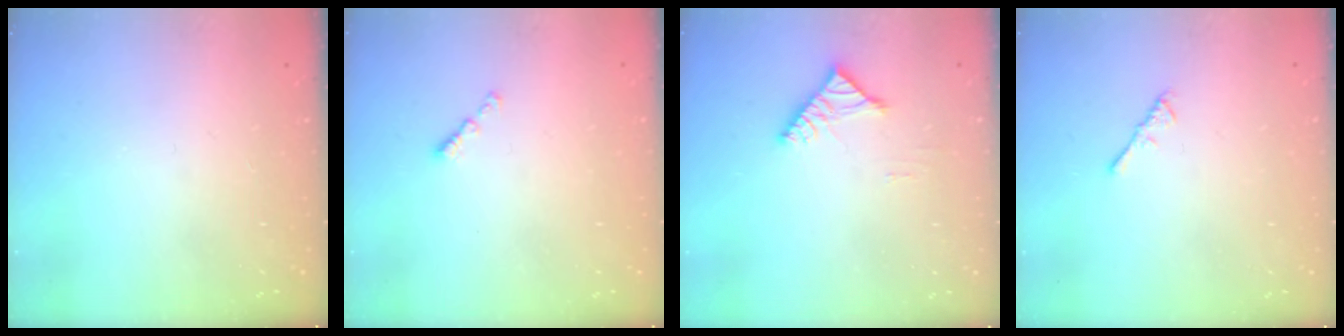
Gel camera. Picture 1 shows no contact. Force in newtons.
{"total": 0.7, "press": 0.5, "slide": 0.4}
{"total": 4.8, "press": 4.7, "slide": 0.8}
{"total": 2.1, "press": 2.0, "slide": 0.5}